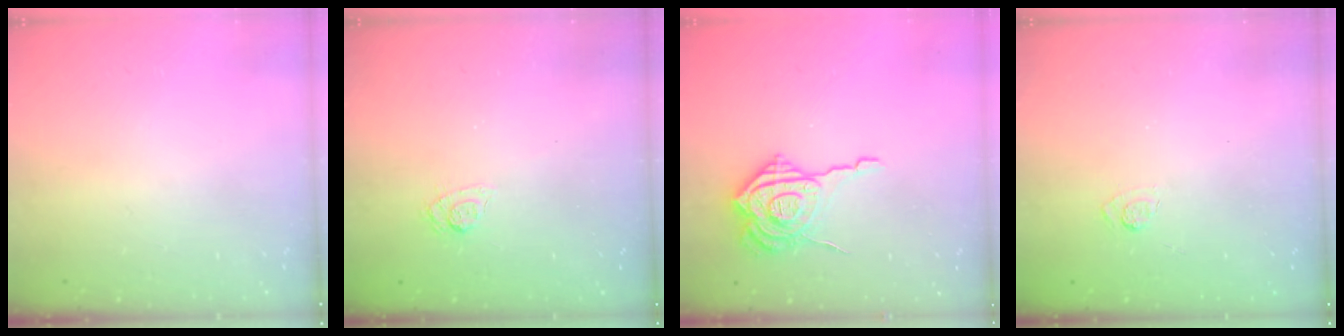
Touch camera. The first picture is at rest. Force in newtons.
{"total": 4.5, "press": 4.2, "slide": 1.7}
{"total": 16.2, "press": 16.1, "slide": 1.7}
{"total": 2.2, "press": 1.8, "slide": 1.3}